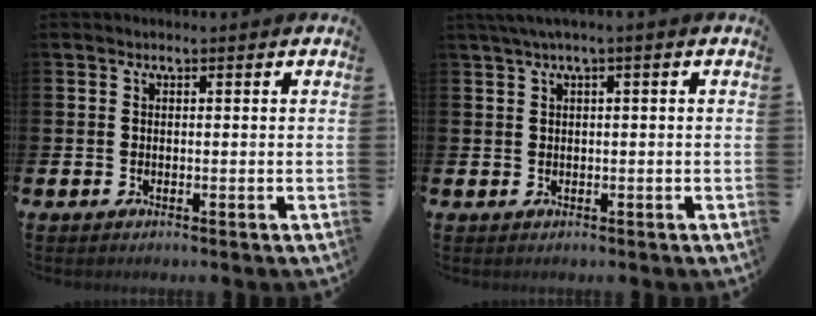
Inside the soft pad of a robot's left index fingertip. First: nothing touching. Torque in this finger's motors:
{"motor_torque": [0.43, -0.67, 0.22, 0.04]}